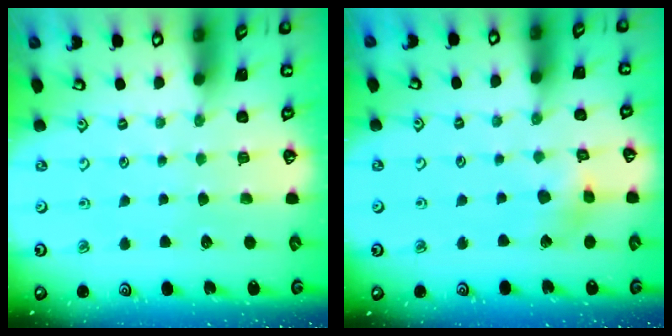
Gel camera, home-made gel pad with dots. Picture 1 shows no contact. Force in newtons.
{"total": 6.7, "press": 6.7, "slide": 0.7}